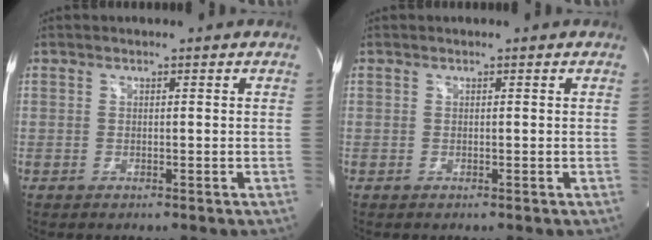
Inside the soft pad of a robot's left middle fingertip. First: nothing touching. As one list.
[{"total": 0.0}]